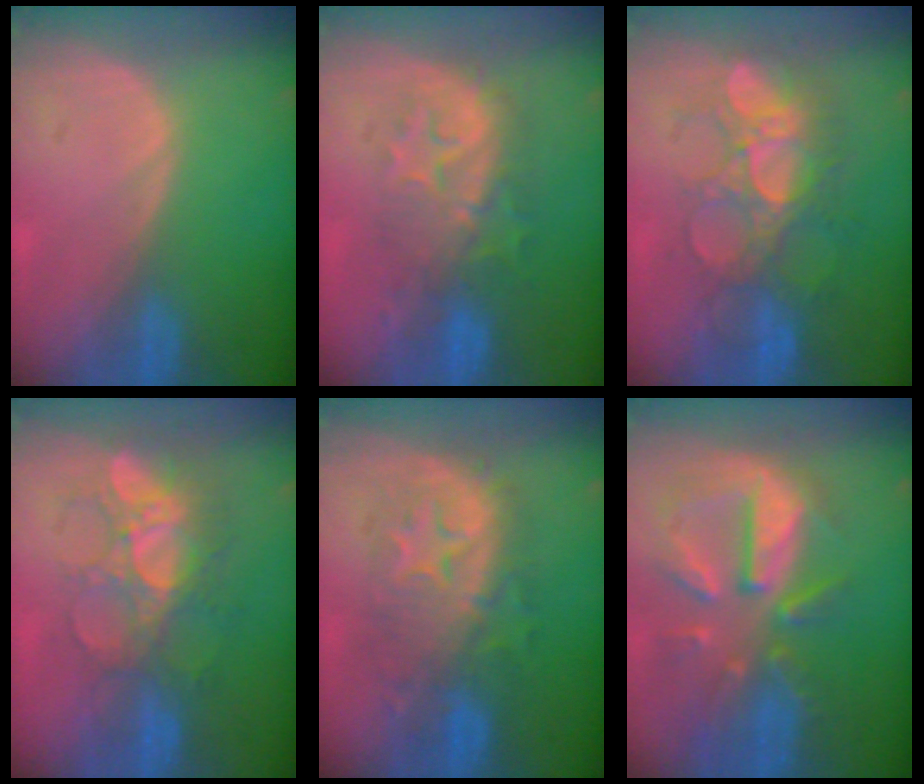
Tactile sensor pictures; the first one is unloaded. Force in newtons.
{"total": 8.4, "press": 8.3, "slide": 1.4}
{"total": 9.1, "press": 8.9, "slide": 1.9}
{"total": 9.2, "press": 8.5, "slide": 3.5}
{"total": 9.2, "press": 9.2, "slide": 0.4}
{"total": 10.7, "press": 9.5, "slide": 5.0}